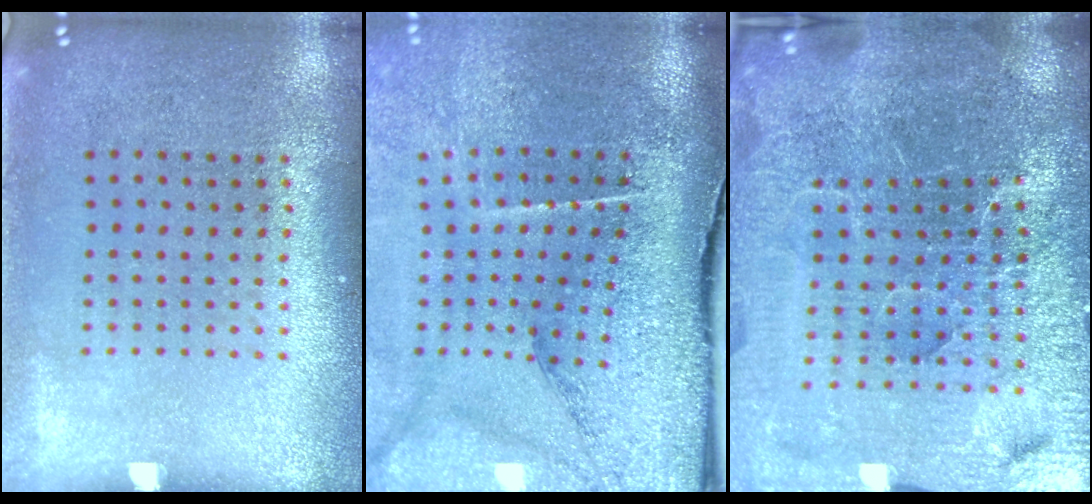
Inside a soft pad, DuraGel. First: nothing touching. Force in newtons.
{"total": 4.9, "press": 3.8, "slide": 3.1}
{"total": 7.2, "press": 6.2, "slide": 3.7}